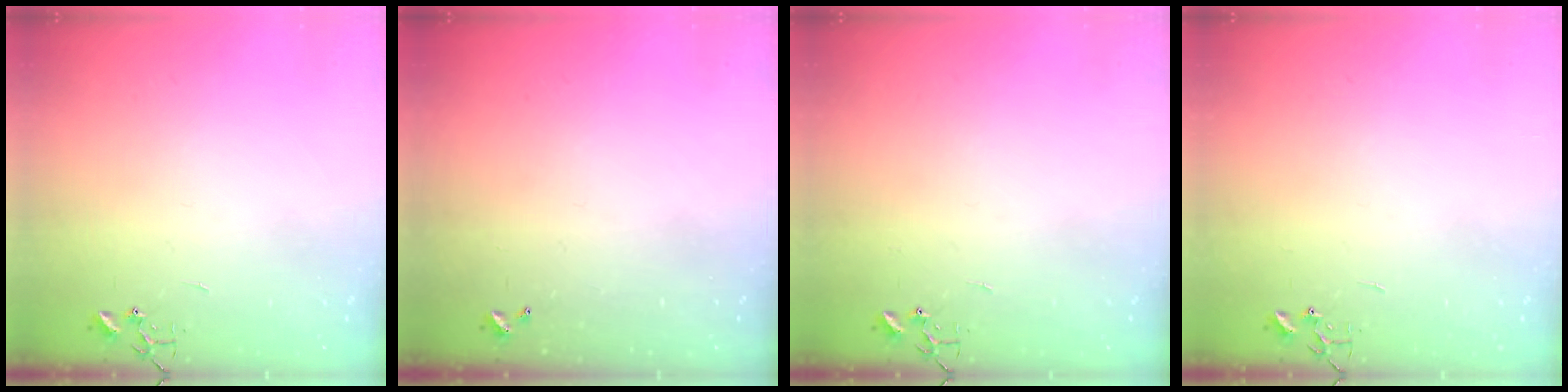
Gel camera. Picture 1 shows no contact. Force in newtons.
{"total": 0.0}
{"total": 0.0}
{"total": 0.0}